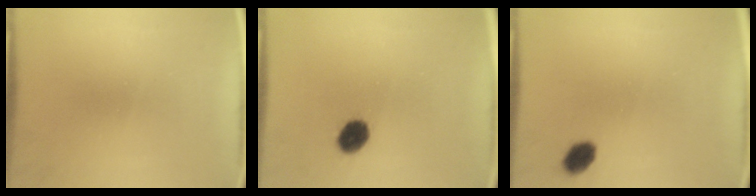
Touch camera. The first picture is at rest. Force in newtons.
{"total": 5.8}
{"total": 3.8}